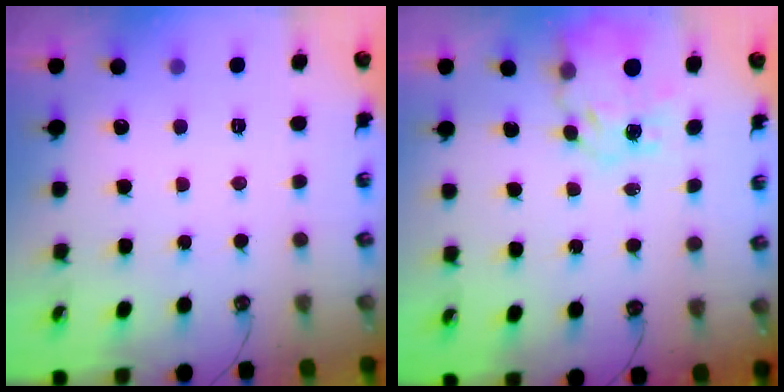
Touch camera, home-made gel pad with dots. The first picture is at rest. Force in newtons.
{"total": 10.2, "press": 10.1, "slide": 0.9}